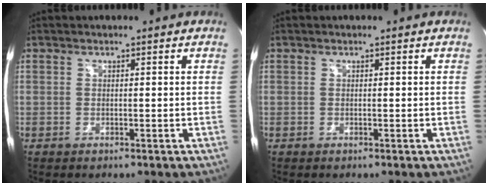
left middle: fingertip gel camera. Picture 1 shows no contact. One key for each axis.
{"total": 0.0}